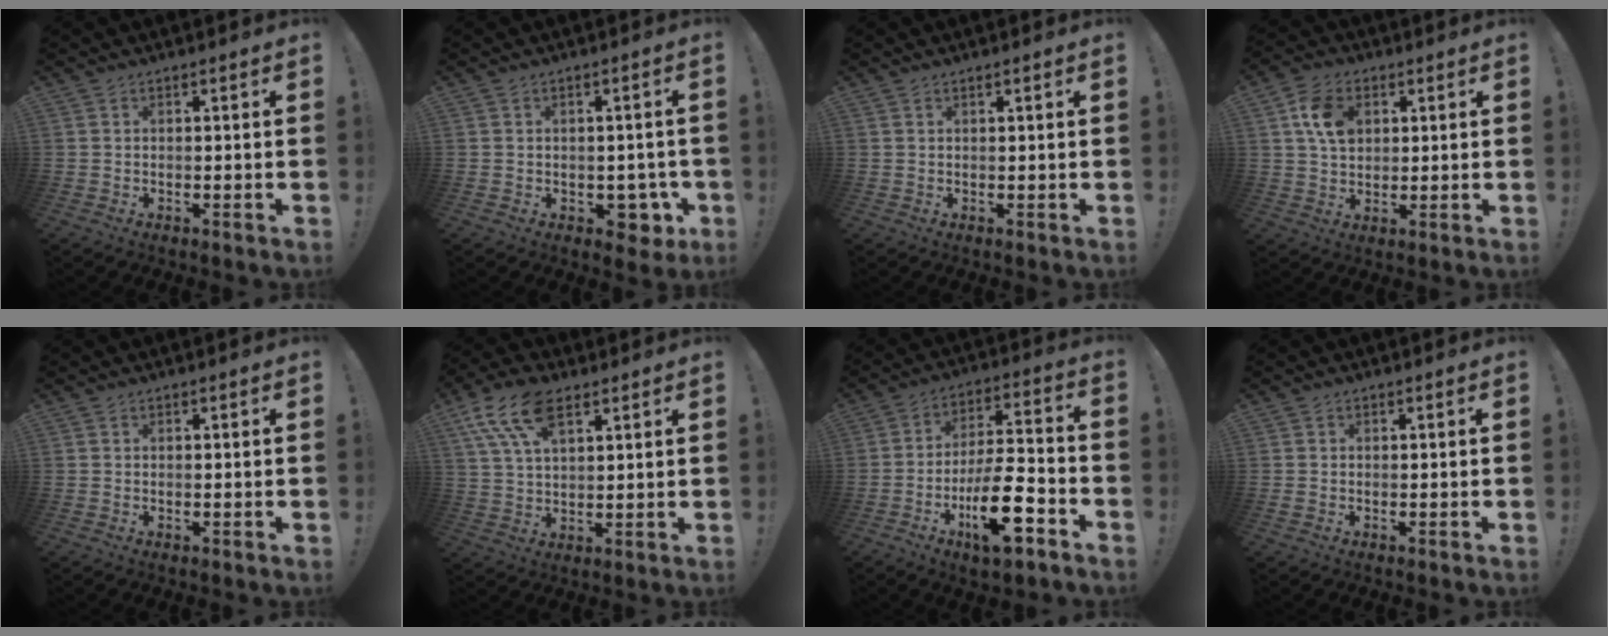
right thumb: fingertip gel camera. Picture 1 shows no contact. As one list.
[{"total": 6.2, "force": [-1.7, 4.8, 3.5], "torque": [-0.024, 0.011, -0.024]}, {"total": 0.8, "force": [0.5, -0.2, 0.6], "torque": [-0.012, 0.000, 0.009]}, {"total": 9.9, "force": [3.2, 7.3, 5.9], "torque": [-0.089, 0.006, 0.065]}, {"total": 0.0}, {"total": 13.7, "force": [7.1, 6.9, 9.4], "torque": [-0.186, -0.018, 0.131]}, {"total": 17.6, "force": [-7.9, 6.5, 14.3], "torque": [-0.236, 0.045, -0.125]}, {"total": 0.7, "force": [0.0, 0.7, 0.3], "torque": [-0.007, 0.003, 0.001]}]